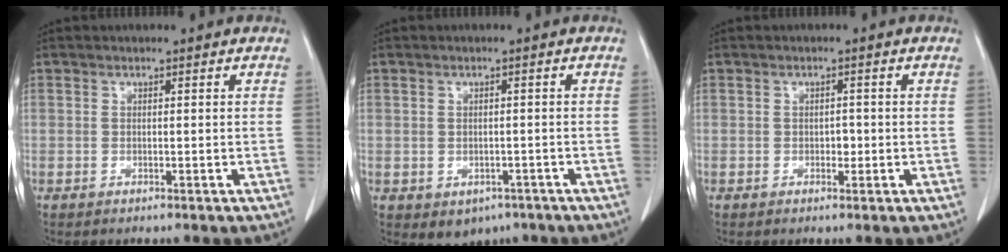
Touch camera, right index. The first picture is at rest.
{"total": 4.1, "force": [-2.0, 3.2, 1.4], "torque": [-0.012, 0.003, -0.015]}
{"total": 1.2, "force": [-0.3, 0.8, 0.9], "torque": [-0.011, 0.002, -0.003]}